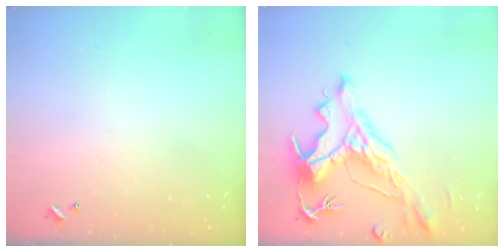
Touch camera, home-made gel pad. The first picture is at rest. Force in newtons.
{"total": 7.8, "press": 7.6, "slide": 1.8}